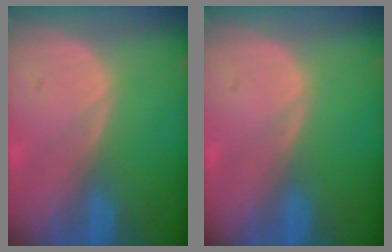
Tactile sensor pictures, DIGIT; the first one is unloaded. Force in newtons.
{"total": 0.0}